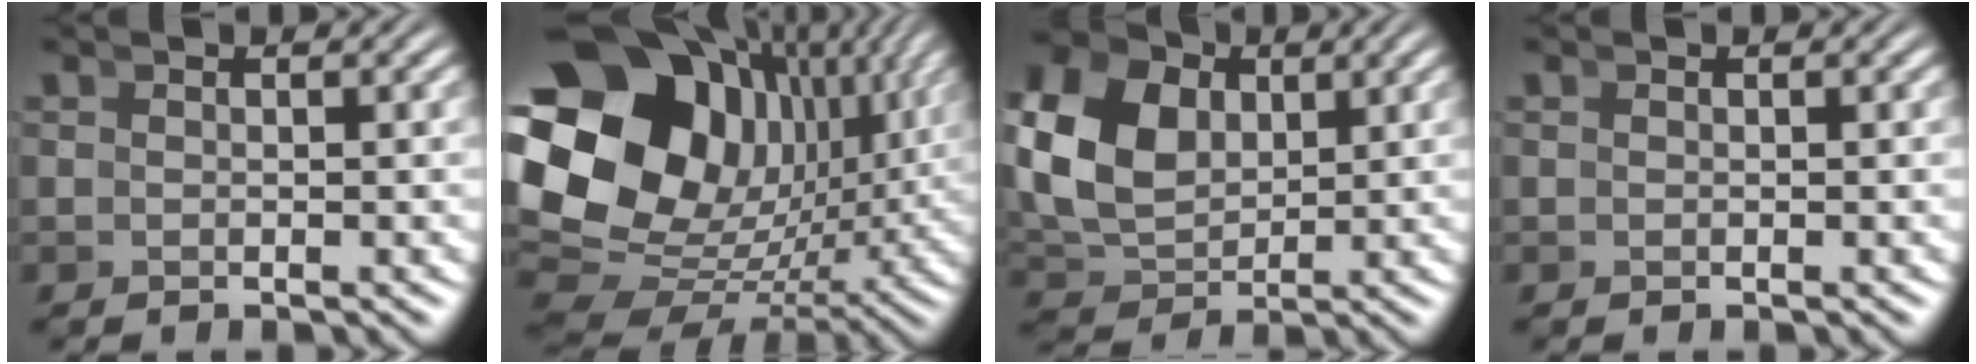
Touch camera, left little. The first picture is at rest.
{"total": 24.1, "force": [2.2, 18.0, 16.0], "torque": [-0.279, -0.019, 0.032]}
{"total": 11.6, "force": [2.5, 9.5, 6.1], "torque": [-0.132, -0.002, 0.035]}
{"total": 0.0}